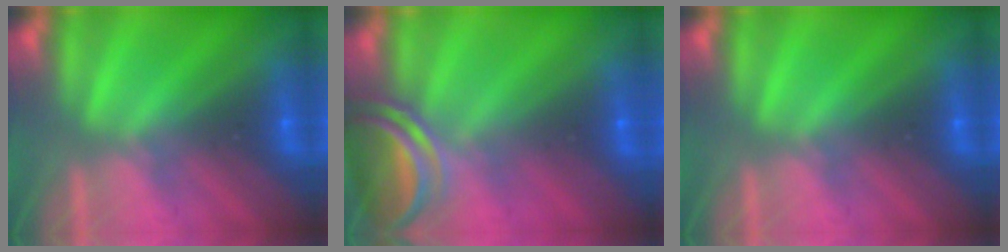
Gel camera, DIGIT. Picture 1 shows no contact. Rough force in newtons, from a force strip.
{"total": 7.3}
{"total": 0.0}